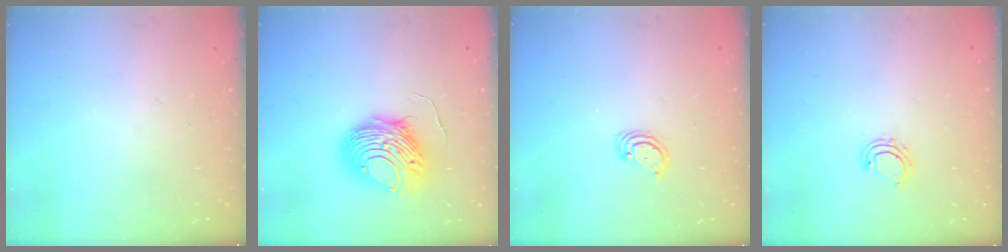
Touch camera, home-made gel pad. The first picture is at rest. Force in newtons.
{"total": 11.1, "press": 11.1, "slide": 0.7}
{"total": 2.9, "press": 2.9, "slide": 0.3}
{"total": 5.7, "press": 5.7, "slide": 0.6}